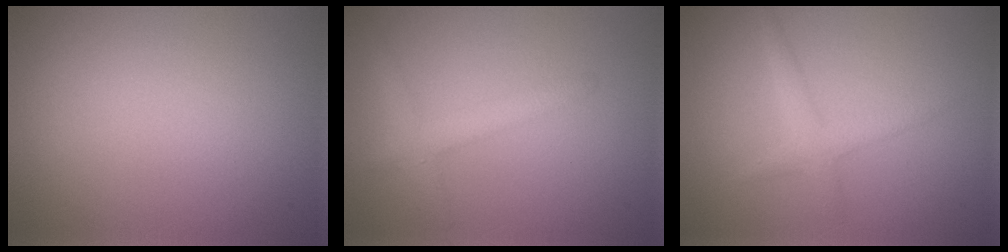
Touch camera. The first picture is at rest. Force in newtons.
{"total": 2.4, "press": 2.4, "slide": 0.1}
{"total": 1.9, "press": 1.9, "slide": 0.1}